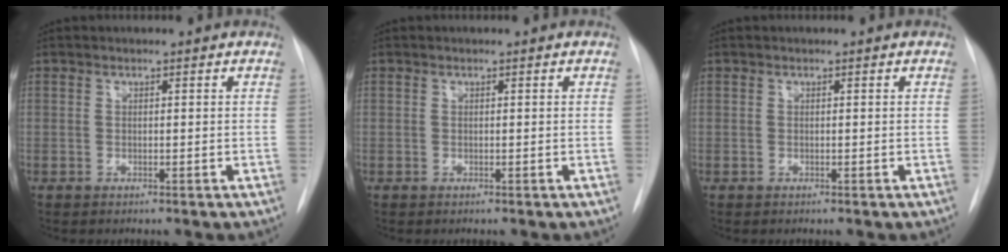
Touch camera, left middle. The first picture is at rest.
{"total": 0.0}
{"total": 0.0}